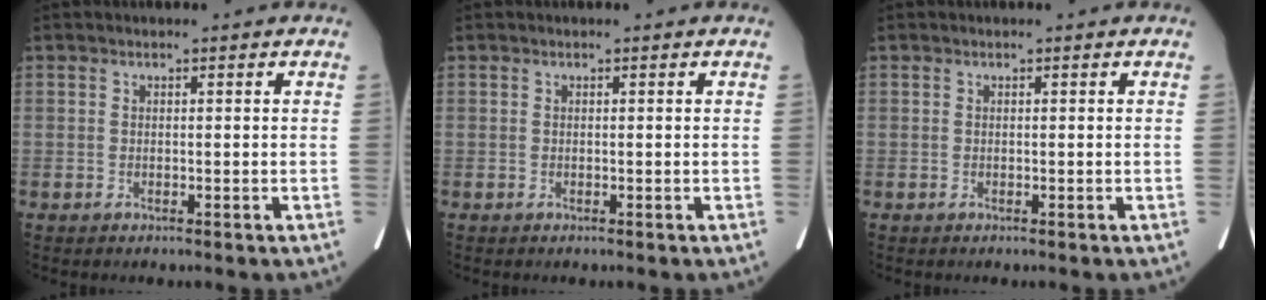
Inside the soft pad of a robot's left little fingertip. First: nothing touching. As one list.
[{"total": 0.0}, {"total": 0.0}]